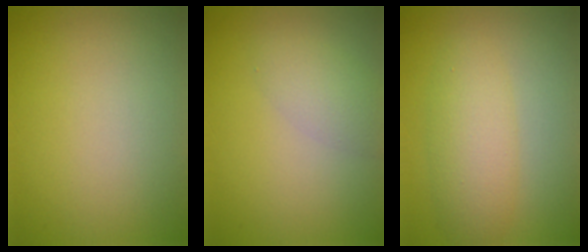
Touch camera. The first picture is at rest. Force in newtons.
{"total": 2.4, "press": 2.4, "slide": 0.1}
{"total": 4.0, "press": 4.0, "slide": 0.3}